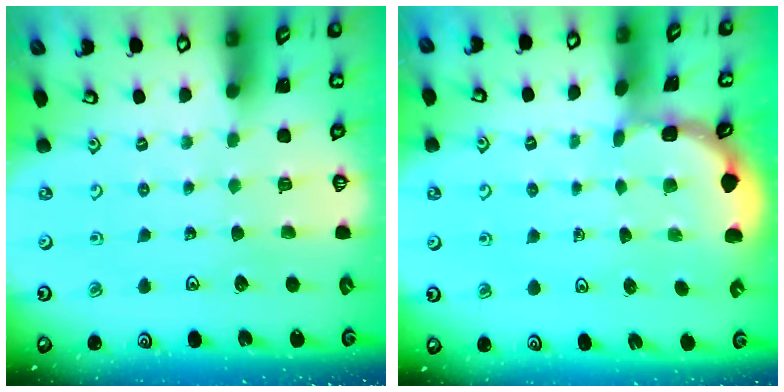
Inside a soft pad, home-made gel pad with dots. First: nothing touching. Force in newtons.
{"total": 1.5, "press": 1.5, "slide": 0.1}